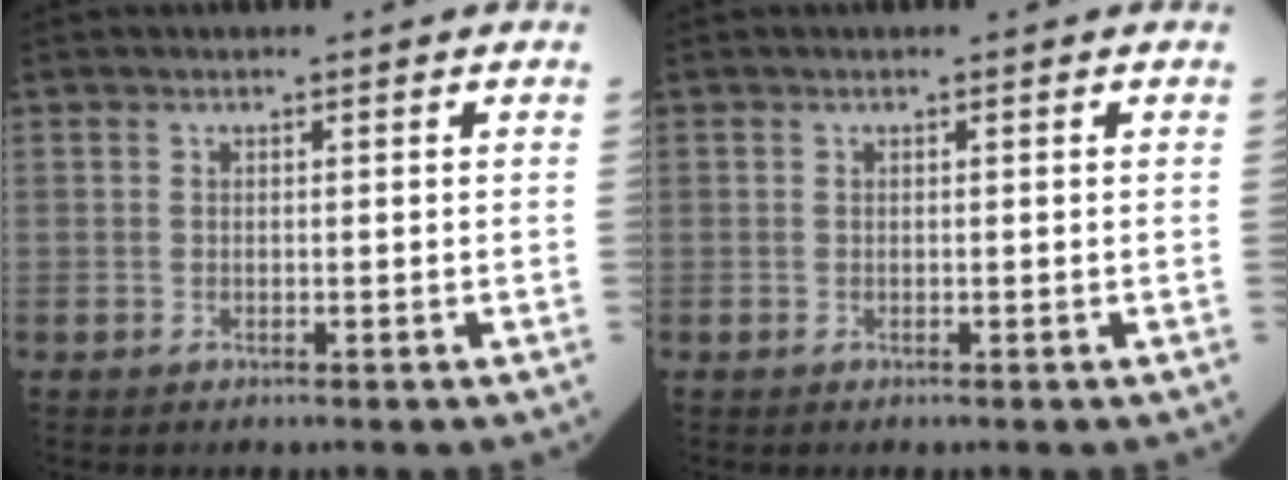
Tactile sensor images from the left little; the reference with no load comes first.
{"total": 0.0}